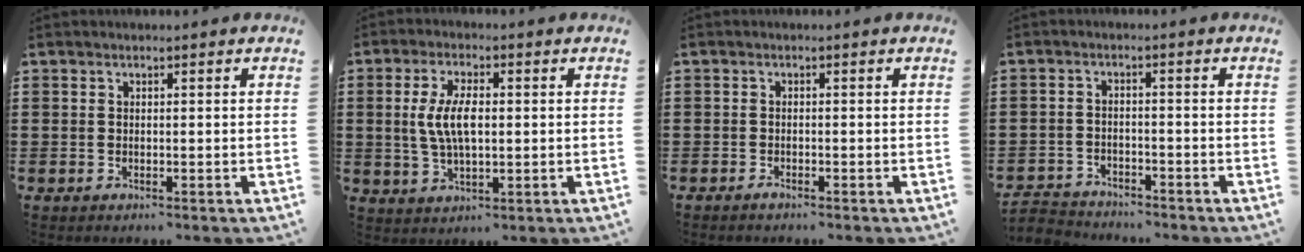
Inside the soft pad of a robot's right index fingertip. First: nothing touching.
{"total": 6.7, "force": [0.4, 2.7, 6.1], "torque": [-0.139, 0.002, -0.002]}
{"total": 0.8, "force": [-0.8, 0.1, 0.3], "torque": [-0.008, -0.004, -0.015]}
{"total": 2.9, "force": [-2.8, 0.5, -0.2], "torque": [-0.013, -0.003, -0.064]}